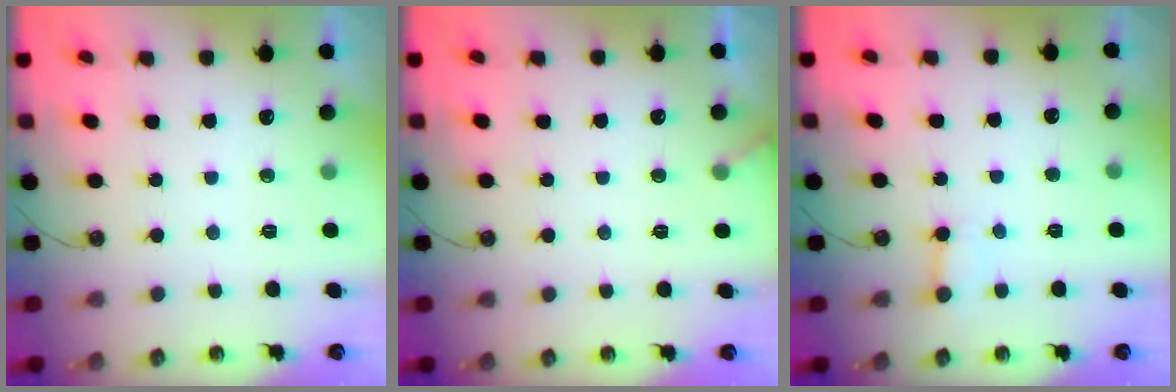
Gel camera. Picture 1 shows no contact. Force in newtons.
{"total": 2.9, "press": 2.9, "slide": 0.2}
{"total": 2.5, "press": 2.4, "slide": 0.4}